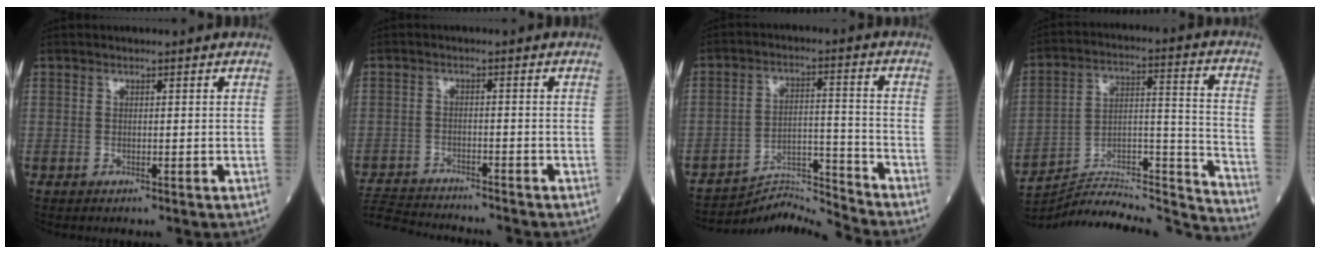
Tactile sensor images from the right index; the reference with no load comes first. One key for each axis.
{"total": 10.3, "fx": -10.0, "fy": 0.3, "fz": 2.4, "tx": -0.046, "ty": -0.003, "tz": -0.164}
{"total": 8.6, "fx": -8.1, "fy": -2.5, "fz": -1.8, "tx": 0.024, "ty": 0.032, "tz": -0.141}
{"total": 23.9, "fx": -23.2, "fy": 0.8, "fz": 5.6, "tx": -0.078, "ty": 0.034, "tz": -0.351}